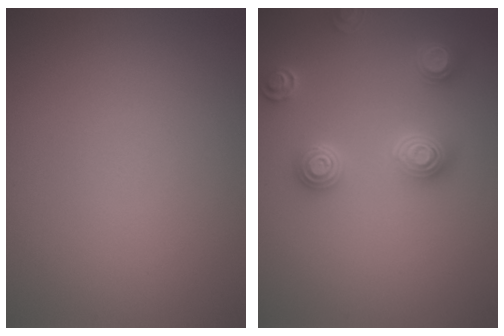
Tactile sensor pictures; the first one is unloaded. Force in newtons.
{"total": 3.5, "press": 3.4, "slide": 0.8}